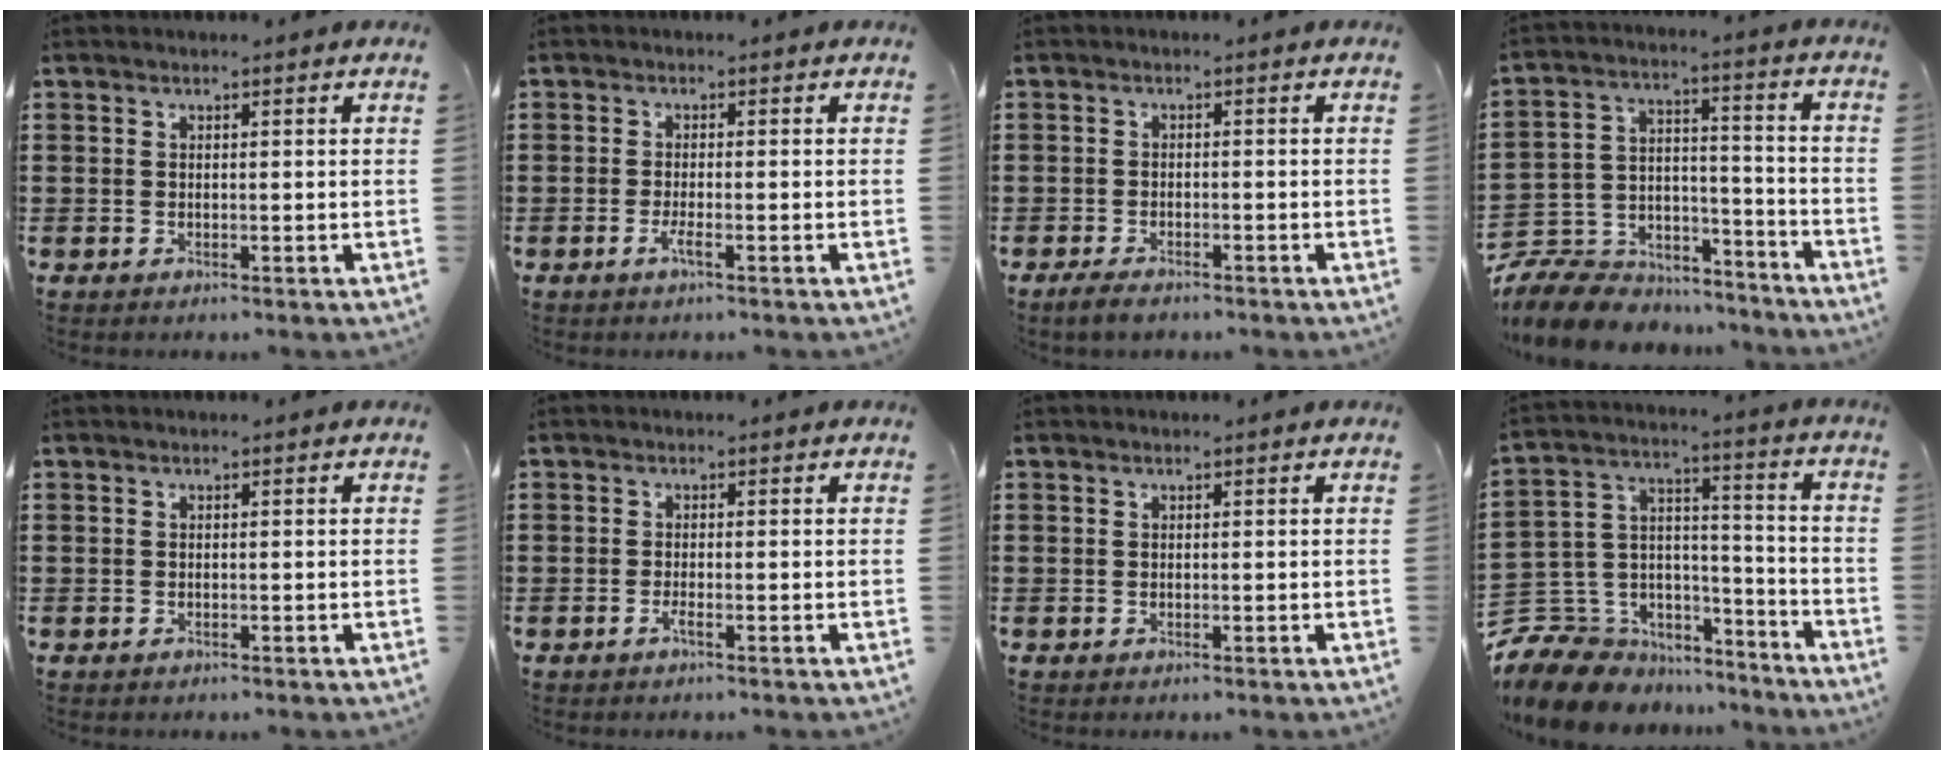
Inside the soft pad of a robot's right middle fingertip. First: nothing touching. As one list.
[{"total": 1.8, "force": [-0.9, 0.1, 1.6], "torque": [-0.035, -0.003, -0.020]}, {"total": 2.0, "force": [-1.6, 0.6, 1.1], "torque": [-0.028, 0.001, -0.034]}, {"total": 10.4, "force": [-9.7, 3.3, 2.1], "torque": [-0.064, 0.017, -0.196]}, {"total": 0.0}, {"total": 1.0, "force": [-0.7, 0.0, 0.8], "torque": [-0.024, -0.007, -0.014]}, {"total": 0.0}, {"total": 10.2, "force": [-8.2, 6.0, 1.4], "torque": [-0.065, 0.011, -0.159]}]